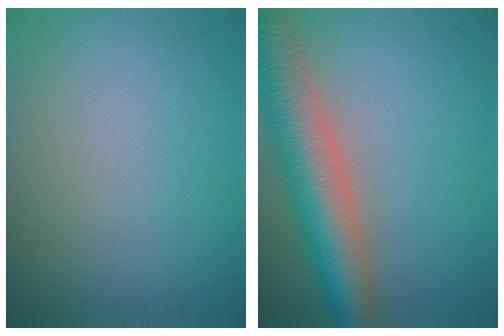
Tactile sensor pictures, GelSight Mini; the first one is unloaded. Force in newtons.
{"total": 9.0, "press": 9.0, "slide": 0.5}